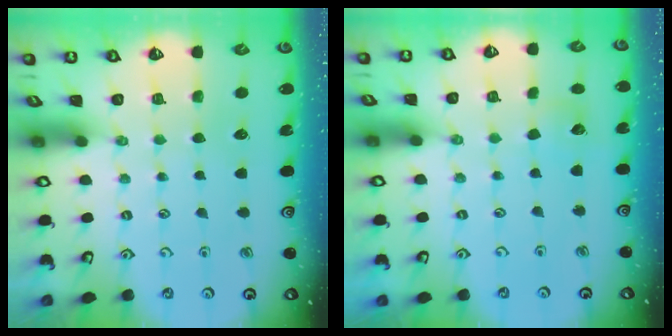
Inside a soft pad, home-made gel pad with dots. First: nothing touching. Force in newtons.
{"total": 3.3, "press": 3.3, "slide": 0.3}